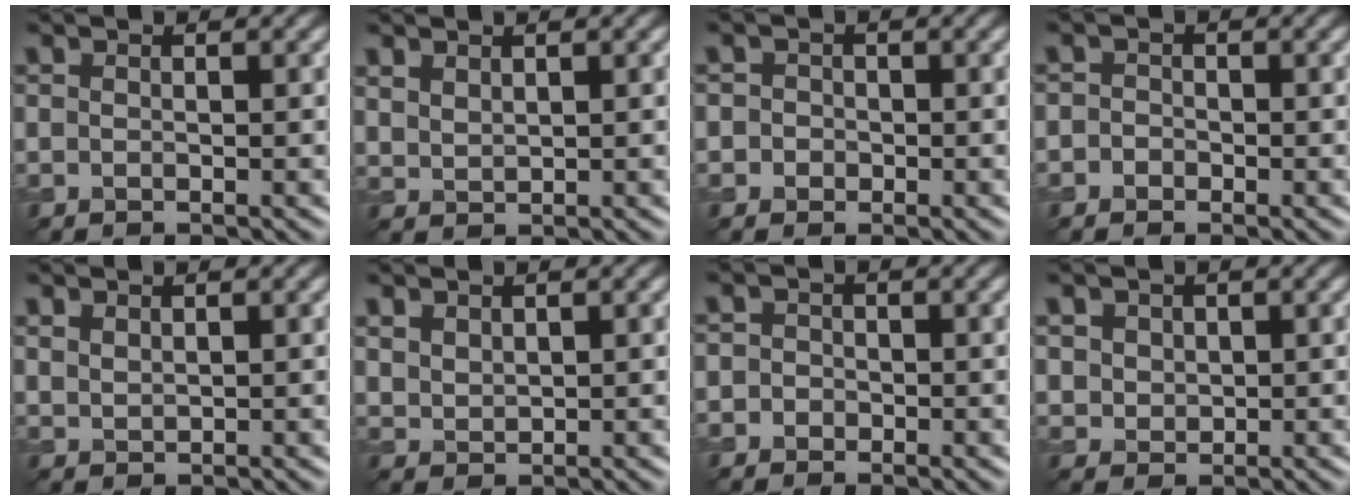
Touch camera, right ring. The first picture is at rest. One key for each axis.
{"total": 1.2, "fx": 1.1, "fy": 0.4, "fz": 0.3, "tx": -0.009, "ty": 0.004, "tz": 0.028}
{"total": 1.5, "fx": 0.0, "fy": 1.5, "fz": 0.3, "tx": 0.017, "ty": 0.012, "tz": -0.017}
{"total": 0.9, "fx": -0.6, "fy": 0.7, "fz": 0.1, "tx": 0.007, "ty": 0.006, "tz": -0.017}
{"total": 0.9, "fx": 0.9, "fy": 0.3, "fz": 0.1, "tx": -0.007, "ty": 0.004, "tz": 0.022}
{"total": 1.4, "fx": 1.2, "fy": 0.8, "fz": 0.3, "tx": -0.009, "ty": 0.004, "tz": 0.029}
{"total": 1.1, "fx": -0.3, "fy": 1.1, "fz": 0.2, "tx": 0.012, "ty": 0.008, "tz": -0.016}
{"total": 2.2, "fx": 1.2, "fy": 1.7, "fz": 0.6, "tx": -0.026, "ty": 0.008, "tz": 0.034}